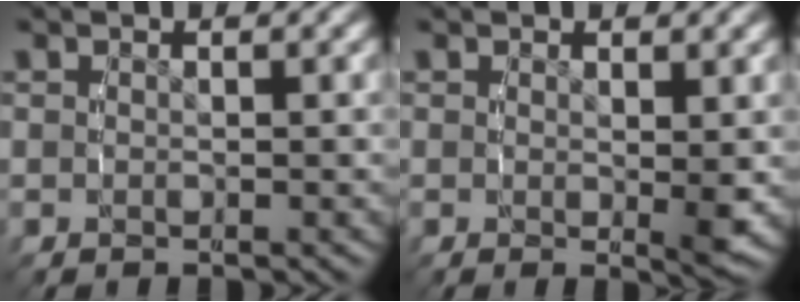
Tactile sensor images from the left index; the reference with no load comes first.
{"total": 1.4, "force": [0.5, -0.2, 1.2], "torque": [-0.008, -0.005, 0.006]}